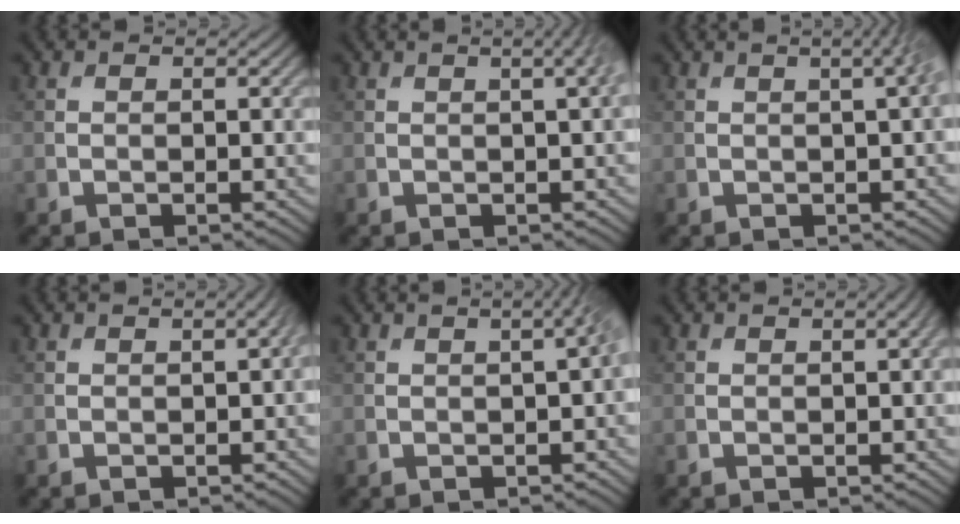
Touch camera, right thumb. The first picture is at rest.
{"total": 3.4, "force": [0.9, 1.0, 3.2], "torque": [-0.030, 0.023, -0.002]}
{"total": 4.0, "force": [0.8, 1.1, 3.7], "torque": [-0.036, 0.027, -0.001]}
{"total": 1.5, "force": [0.1, 0.4, 1.5], "torque": [-0.018, 0.006, 0.003]}
{"total": 3.2, "force": [0.2, 0.9, 3.1], "torque": [-0.030, 0.013, 0.005]}
{"total": 1.0, "force": [0.1, 0.1, 1.0], "torque": [-0.012, 0.007, 0.003]}